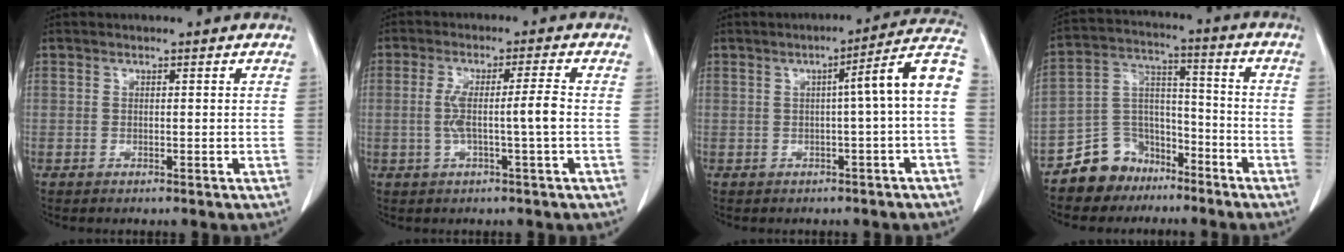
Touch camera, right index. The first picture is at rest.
{"total": 5.4, "force": [-0.8, -0.5, 5.4], "torque": [-0.107, 0.010, -0.011]}
{"total": 8.1, "force": [-0.4, -0.8, 8.1], "torque": [-0.101, 0.022, -0.011]}
{"total": 9.8, "force": [-7.1, 6.5, 1.5], "torque": [-0.028, 0.045, -0.125]}